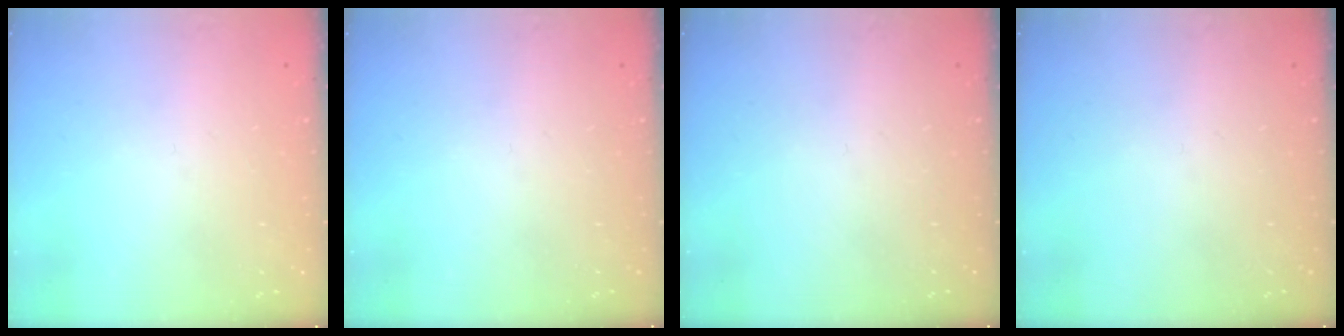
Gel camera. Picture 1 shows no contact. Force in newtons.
{"total": 0.0}
{"total": 0.0}
{"total": 0.0}